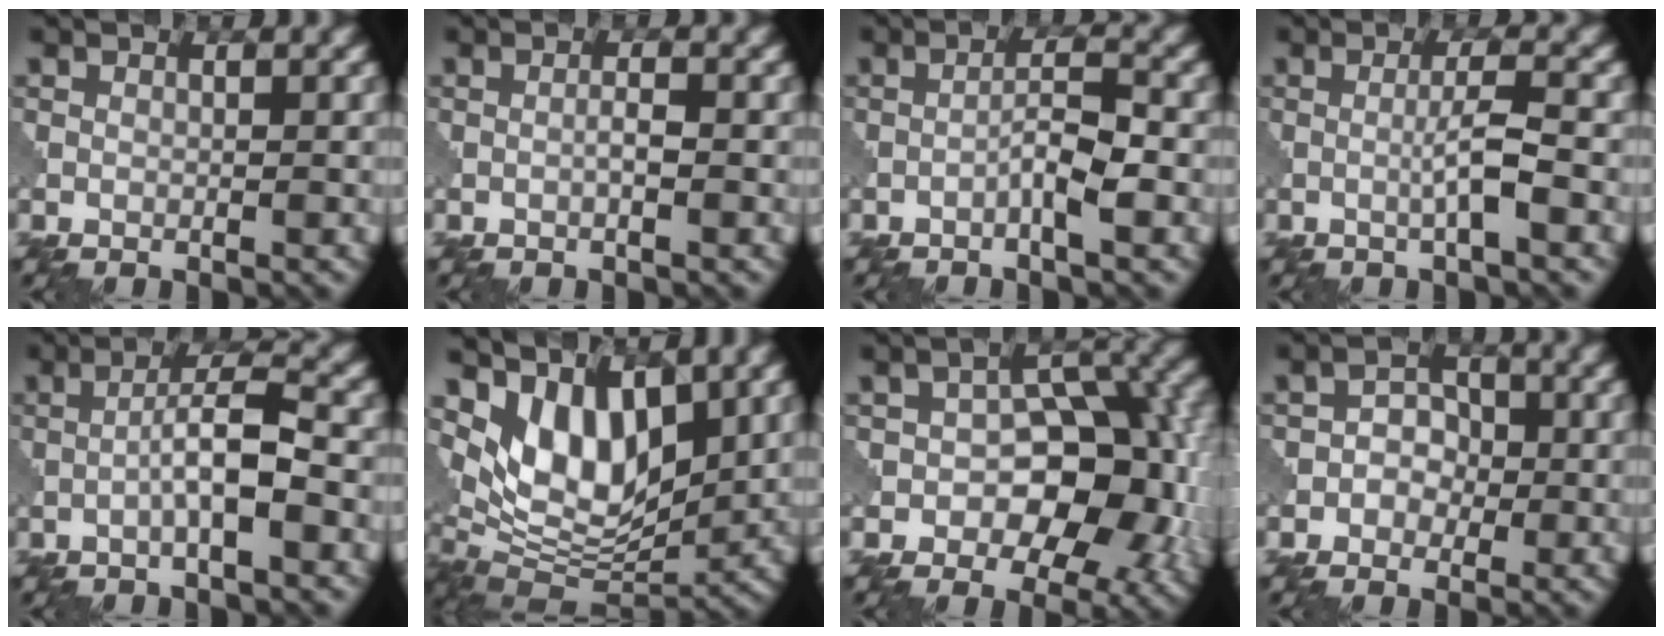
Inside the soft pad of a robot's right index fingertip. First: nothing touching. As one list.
[{"total": 1.0, "force": [-0.3, 0.1, 0.9], "torque": [-0.017, 0.002, -0.007]}, {"total": 2.8, "force": [-1.3, 0.2, 2.5], "torque": [-0.043, 0.011, -0.028]}, {"total": 2.6, "force": [-0.6, 0.0, 2.5], "torque": [-0.046, 0.006, -0.016]}, {"total": 4.2, "force": [-1.1, 0.6, 4.0], "torque": [-0.067, 0.014, -0.026]}, {"total": 7.6, "force": [3.4, 4.1, 5.4], "torque": [-0.102, -0.020, 0.061]}, {"total": 10.2, "force": [-1.6, 6.2, 7.8], "torque": [-0.084, 0.009, -0.029]}, {"total": 2.4, "force": [-0.4, 2.0, 1.2], "torque": [0.000, 0.003, -0.018]}]